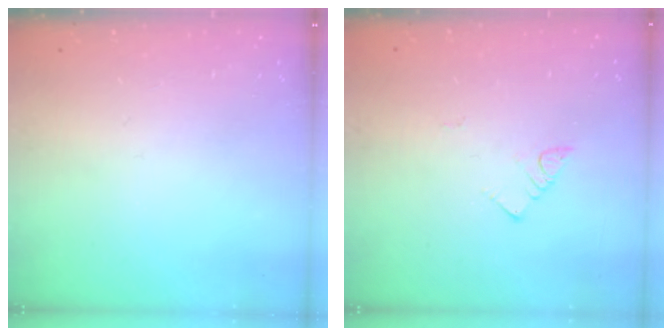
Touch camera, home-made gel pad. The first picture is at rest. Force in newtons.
{"total": 3.0, "press": 3.0, "slide": 0.2}